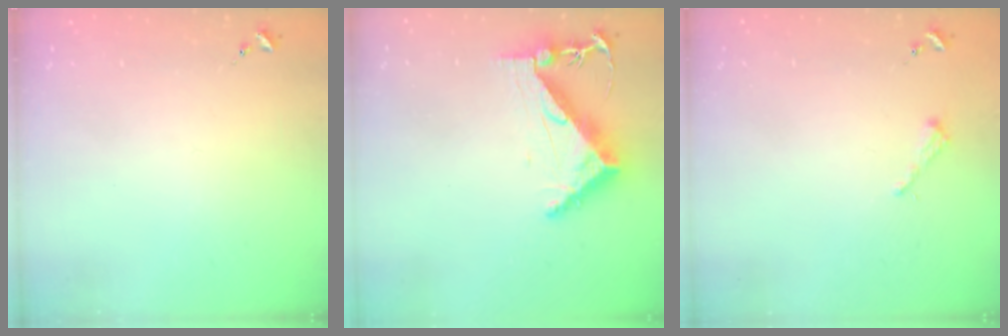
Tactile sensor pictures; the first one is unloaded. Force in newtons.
{"total": 7.8, "press": 7.7, "slide": 1.0}
{"total": 2.6, "press": 2.6, "slide": 0.3}